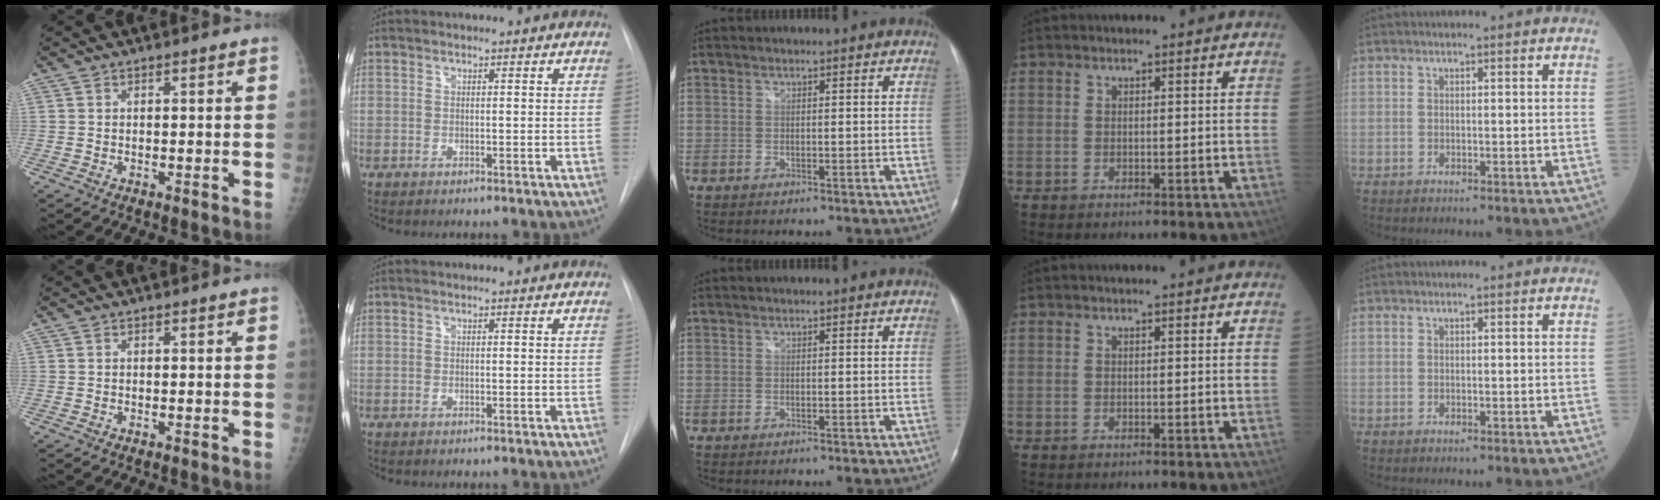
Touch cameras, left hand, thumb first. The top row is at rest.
{}